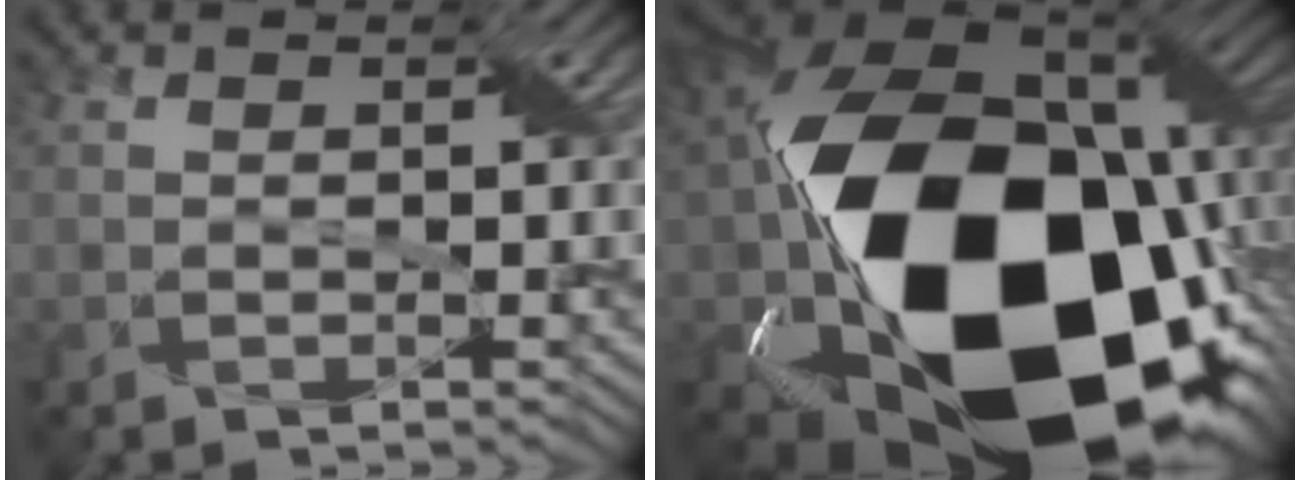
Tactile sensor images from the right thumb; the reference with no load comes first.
{"total": 23.7, "force": [-3.4, 16.4, 16.7], "torque": [-0.364, -0.070, -0.017]}